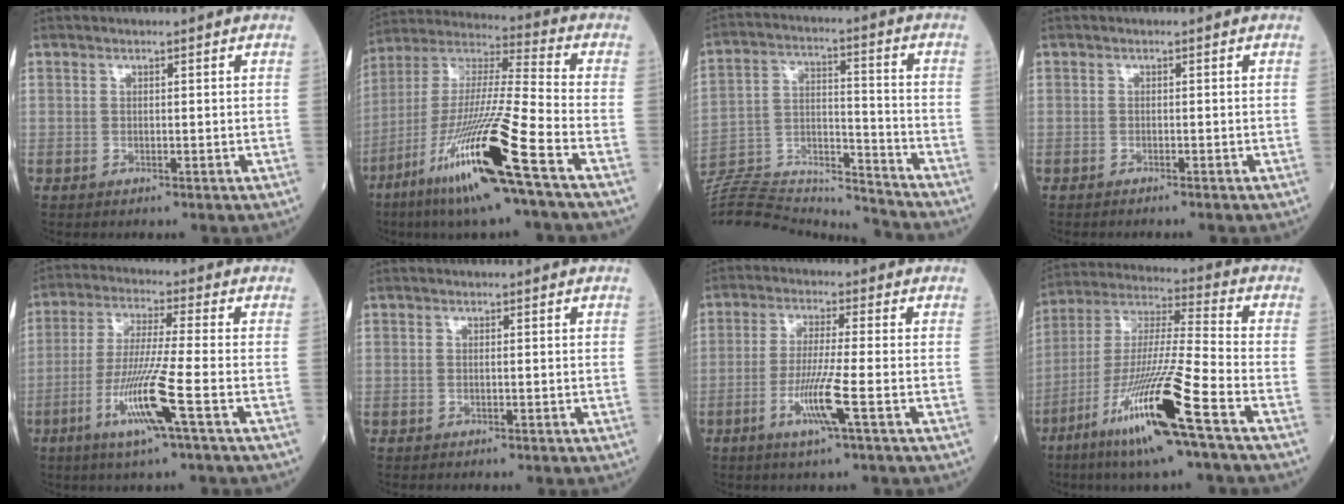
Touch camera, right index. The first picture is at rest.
{"total": 19.8, "force": [-9.8, -0.5, 17.2], "torque": [-0.366, -0.047, -0.191]}
{"total": 21.7, "force": [-21.1, 2.2, 4.8], "torque": [-0.121, 0.013, -0.338]}
{"total": 2.0, "force": [-1.8, 0.0, 0.9], "torque": [-0.013, 0.000, -0.019]}
{"total": 10.4, "force": [-4.2, -1.0, 9.5], "torque": [-0.187, -0.019, -0.083]}
{"total": 0.0}
{"total": 6.8, "force": [-2.6, -0.8, 6.3], "torque": [-0.123, -0.016, -0.053]}
{"total": 17.7, "force": [-8.9, -0.5, 15.3], "torque": [-0.322, -0.038, -0.172]}